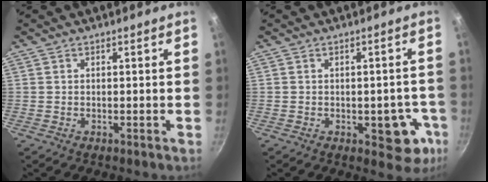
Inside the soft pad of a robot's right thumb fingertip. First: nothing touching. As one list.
[{"total": 8.6, "force": [-2.8, 4.6, 6.7], "torque": [-0.031, 0.015, -0.032]}]